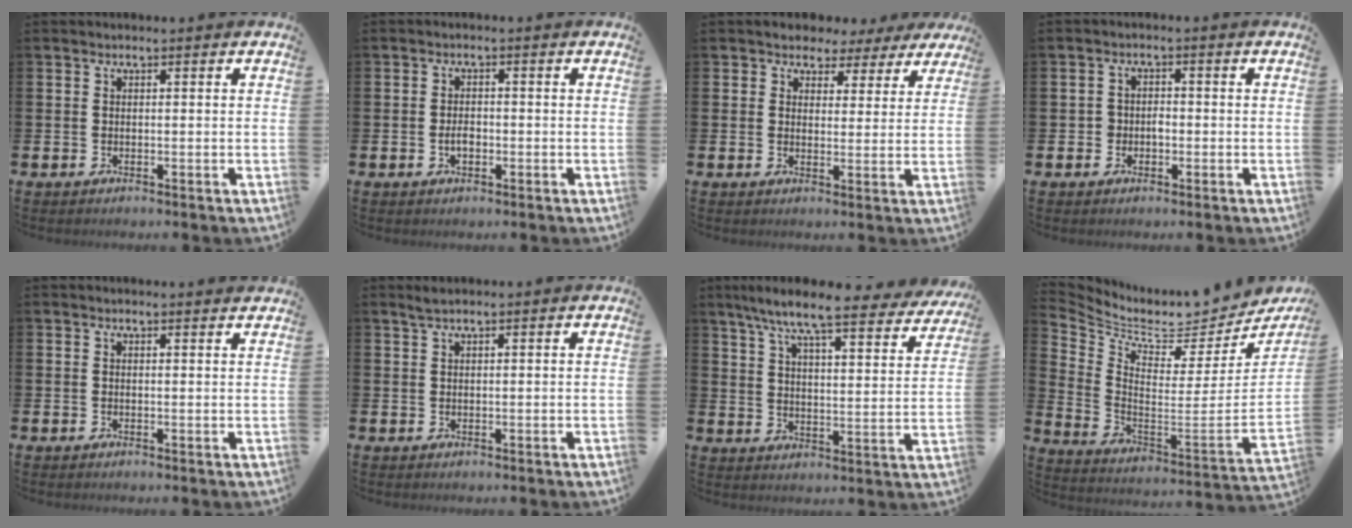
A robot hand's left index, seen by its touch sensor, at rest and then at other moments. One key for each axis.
{"total": 2.0, "fx": -0.4, "fy": 1.2, "fz": 1.5, "tx": -0.025, "ty": 0.003, "tz": -0.009}
{"total": 3.5, "fx": 2.7, "fy": 2.2, "fz": -0.1, "tx": -0.003, "ty": -0.018, "tz": 0.043}
{"total": 1.9, "fx": -0.5, "fy": 1.7, "fz": 0.7, "tx": -0.005, "ty": 0.001, "tz": -0.016}
{"total": 0.8, "fx": 0.8, "fy": -0.1, "fz": 0.2, "tx": 0.008, "ty": -0.005, "tz": 0.012}
{"total": 1.4, "fx": 1.2, "fy": 0.1, "fz": 0.8, "tx": -0.013, "ty": 0.001, "tz": 0.020}
{"total": 8.7, "fx": 7.6, "fy": 0.8, "fz": 4.2, "tx": -0.096, "ty": -0.052, "tz": 0.125}
{"total": 5.4, "fx": 5.0, "fy": 1.5, "fz": 1.3, "tx": -0.046, "ty": -0.071, "tz": 0.075}